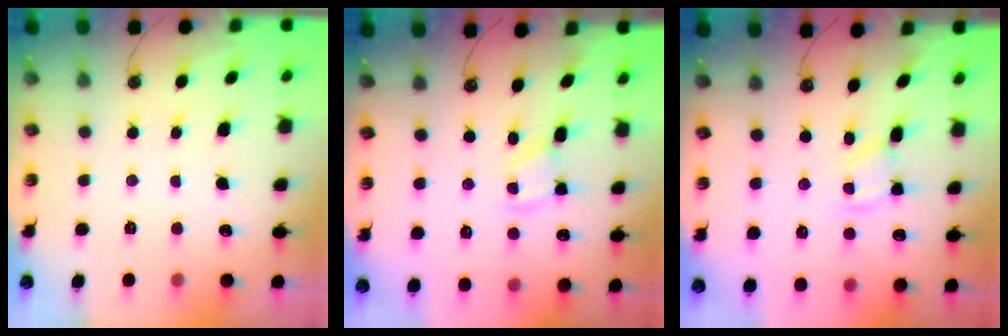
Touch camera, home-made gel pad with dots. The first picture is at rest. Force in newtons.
{"total": 1.9, "press": 1.9, "slide": 0.3}
{"total": 2.5, "press": 2.4, "slide": 0.3}